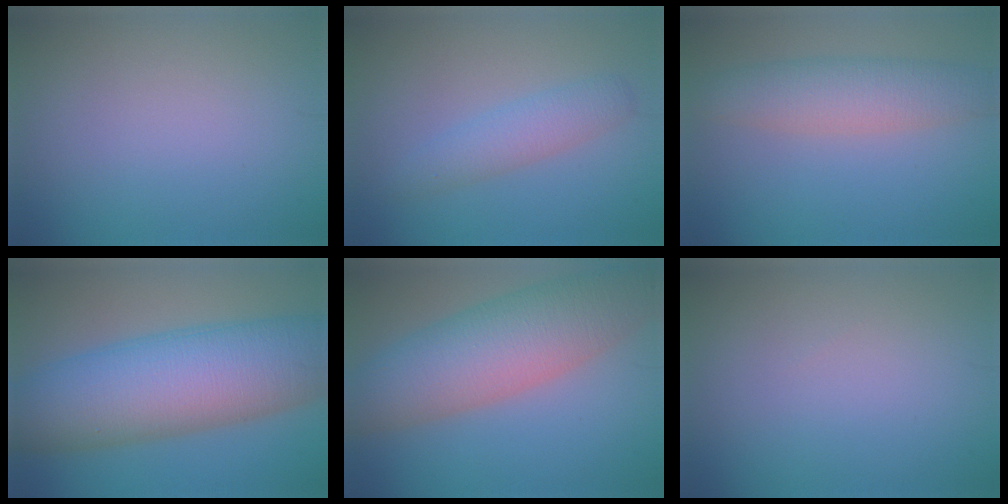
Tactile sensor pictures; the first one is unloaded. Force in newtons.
{"total": 2.8, "press": 2.8, "slide": 0.1}
{"total": 4.6, "press": 4.6, "slide": 0.1}
{"total": 12.9, "press": 12.9, "slide": 0.5}
{"total": 9.3, "press": 9.3, "slide": 0.6}
{"total": 0.0}